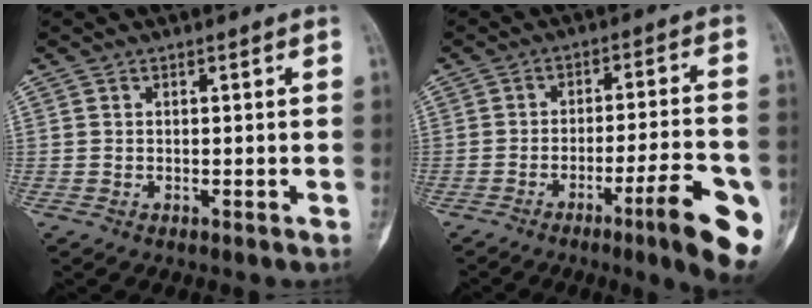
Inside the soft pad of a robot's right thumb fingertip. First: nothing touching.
{"total": 13.4, "force": [-5.9, 1.8, 11.9], "torque": [-0.158, 0.013, -0.082]}